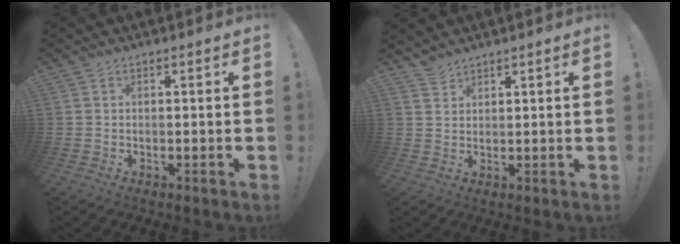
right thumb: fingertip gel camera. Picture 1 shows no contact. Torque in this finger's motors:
{"motor_torque": [-0.27, -0.17, -0.20, -0.15, 0.05]}